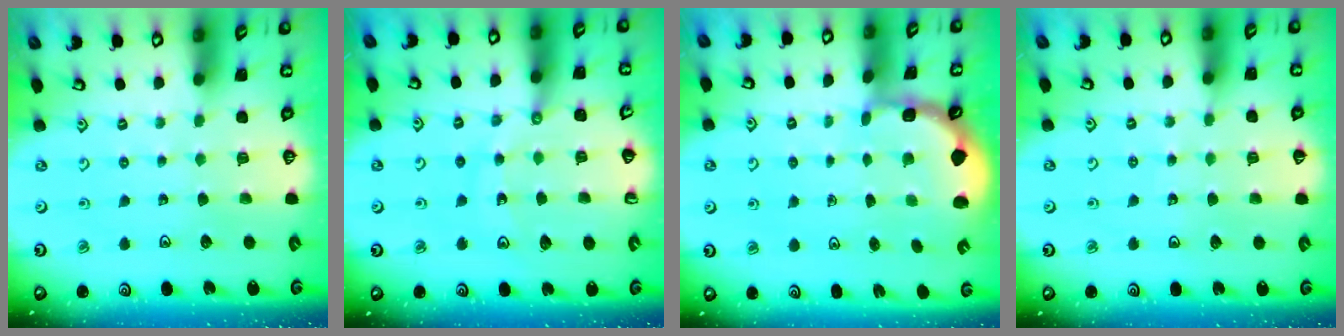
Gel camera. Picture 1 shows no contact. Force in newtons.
{"total": 11.9, "press": 11.8, "slide": 1.5}
{"total": 1.8, "press": 1.6, "slide": 0.8}
{"total": 2.9, "press": 2.8, "slide": 0.3}